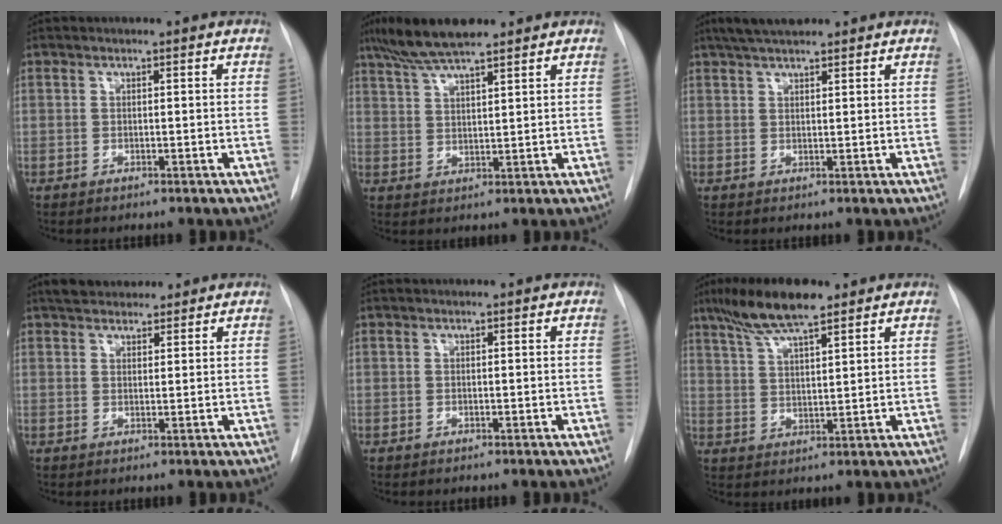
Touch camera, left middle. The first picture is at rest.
{"total": 8.6, "force": [6.9, 1.1, 5.0], "torque": [-0.097, 0.019, 0.124]}
{"total": 5.6, "force": [4.6, 1.2, 2.9], "torque": [-0.054, 0.023, 0.080]}
{"total": 5.5, "force": [4.7, 2.2, 1.9], "torque": [-0.022, 0.021, 0.077]}
{"total": 0.0}
{"total": 9.9, "force": [7.2, 1.5, 6.6], "torque": [-0.130, 0.013, 0.132]}